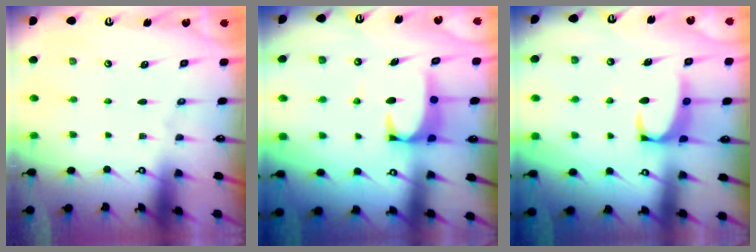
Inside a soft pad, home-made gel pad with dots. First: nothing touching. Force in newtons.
{"total": 3.5, "press": 3.4, "slide": 0.7}
{"total": 2.6, "press": 2.5, "slide": 0.7}